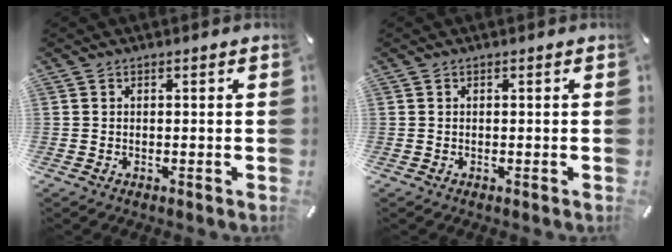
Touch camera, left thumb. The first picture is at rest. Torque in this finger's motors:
{"motor_torque": [-0.15, -0.08, 0.00, 0.00, 0.00]}